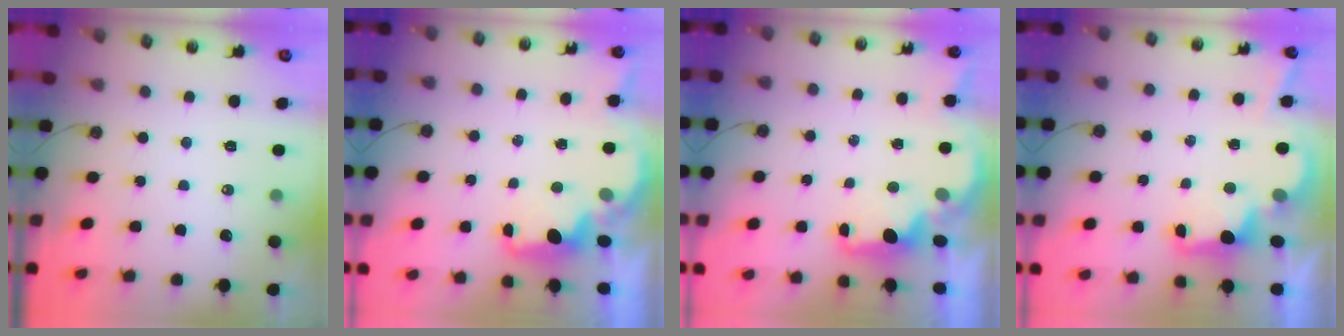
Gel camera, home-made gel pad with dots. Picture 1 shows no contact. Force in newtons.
{"total": 2.2, "press": 2.1, "slide": 0.8}
{"total": 1.8, "press": 1.7, "slide": 0.6}
{"total": 2.5, "press": 2.4, "slide": 0.8}